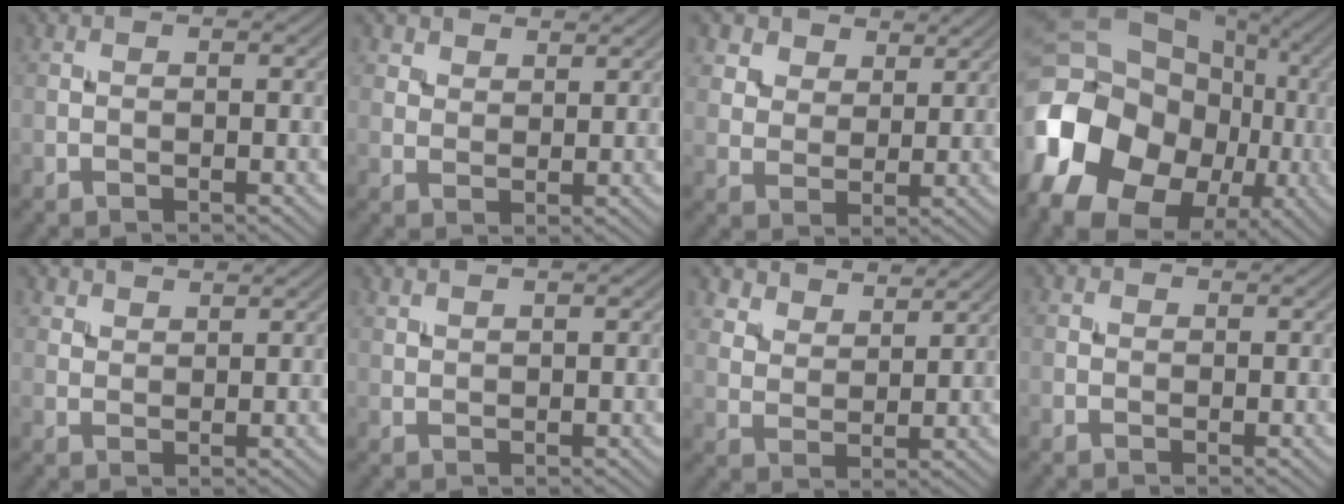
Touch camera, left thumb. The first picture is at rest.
{"total": 3.4, "force": [2.7, 1.8, 1.0], "torque": [-0.027, -0.008, 0.066]}
{"total": 6.9, "force": [4.8, 4.3, 2.6], "torque": [-0.080, -0.018, 0.101]}
{"total": 18.6, "force": [-4.3, 14.6, 10.7], "torque": [-0.258, -0.002, -0.081]}
{"total": 2.7, "force": [2.4, 1.0, 0.8], "torque": [-0.019, -0.003, 0.055]}
{"total": 1.3, "force": [1.2, 0.2, 0.6], "torque": [-0.014, 0.000, 0.023]}
{"total": 5.8, "force": [4.9, 2.3, 1.9], "torque": [-0.056, -0.016, 0.114]}
{"total": 0.9, "force": [0.1, 0.8, 0.2], "torque": [-0.002, -0.001, -0.002]}